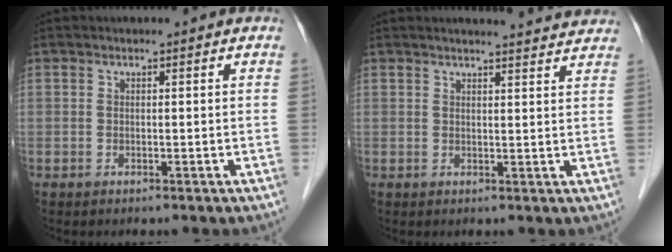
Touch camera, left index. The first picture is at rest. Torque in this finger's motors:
{"motor_torque": [0.47, -0.58, -0.06, -0.02]}